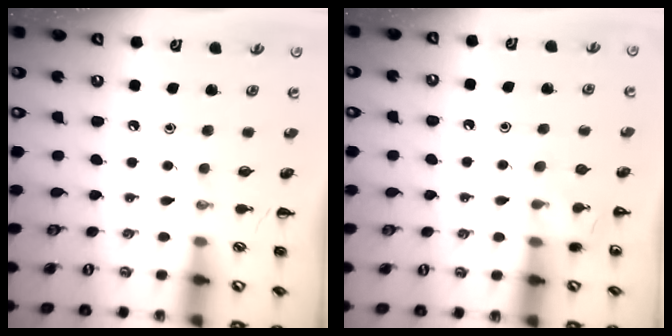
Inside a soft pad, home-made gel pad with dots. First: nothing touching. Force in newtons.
{"total": 6.4, "press": 6.2, "slide": 1.4}